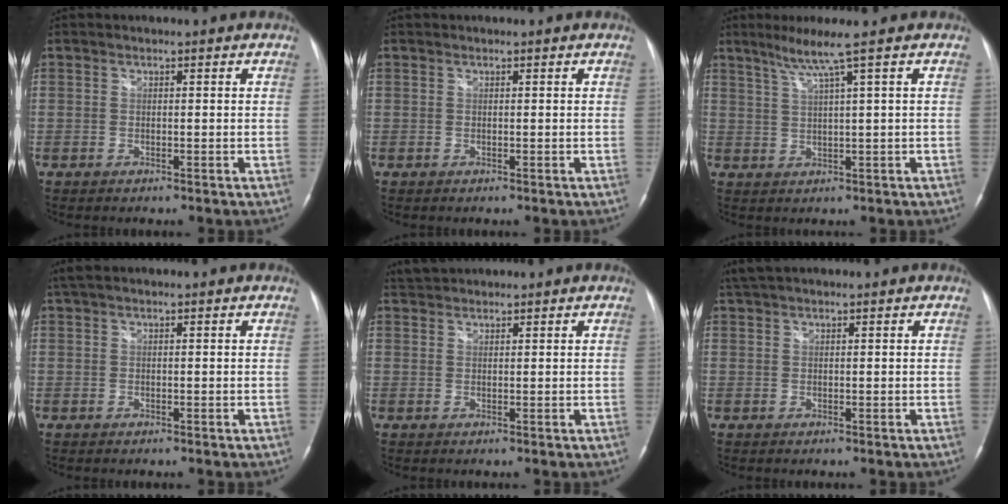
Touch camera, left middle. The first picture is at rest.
{"total": 0.0}
{"total": 4.7, "force": [2.8, -1.6, 3.3], "torque": [-0.070, -0.004, 0.057]}
{"total": 2.4, "force": [1.8, 0.6, 1.4], "torque": [-0.034, 0.032, 0.036]}
{"total": 2.8, "force": [2.7, 0.6, 0.4], "torque": [-0.011, 0.024, 0.049]}
{"total": 3.0, "force": [2.6, 0.6, 1.4], "torque": [-0.030, 0.029, 0.050]}